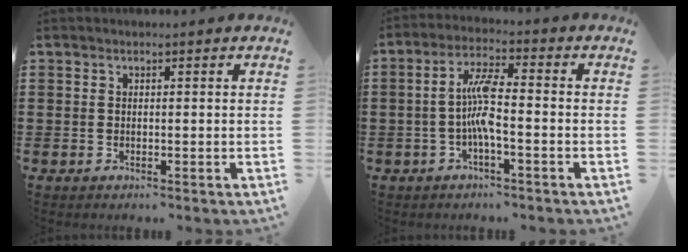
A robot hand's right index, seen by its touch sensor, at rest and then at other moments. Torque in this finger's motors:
{"motor_torque": [1.60, -0.54, 0.29, 0.21]}